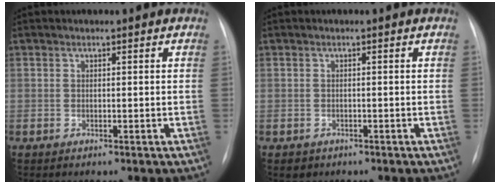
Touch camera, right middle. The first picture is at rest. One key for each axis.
{"total": 1.3, "fx": -0.8, "fy": 1.0, "fz": 0.1, "tx": -0.005, "ty": 0.002, "tz": -0.006}